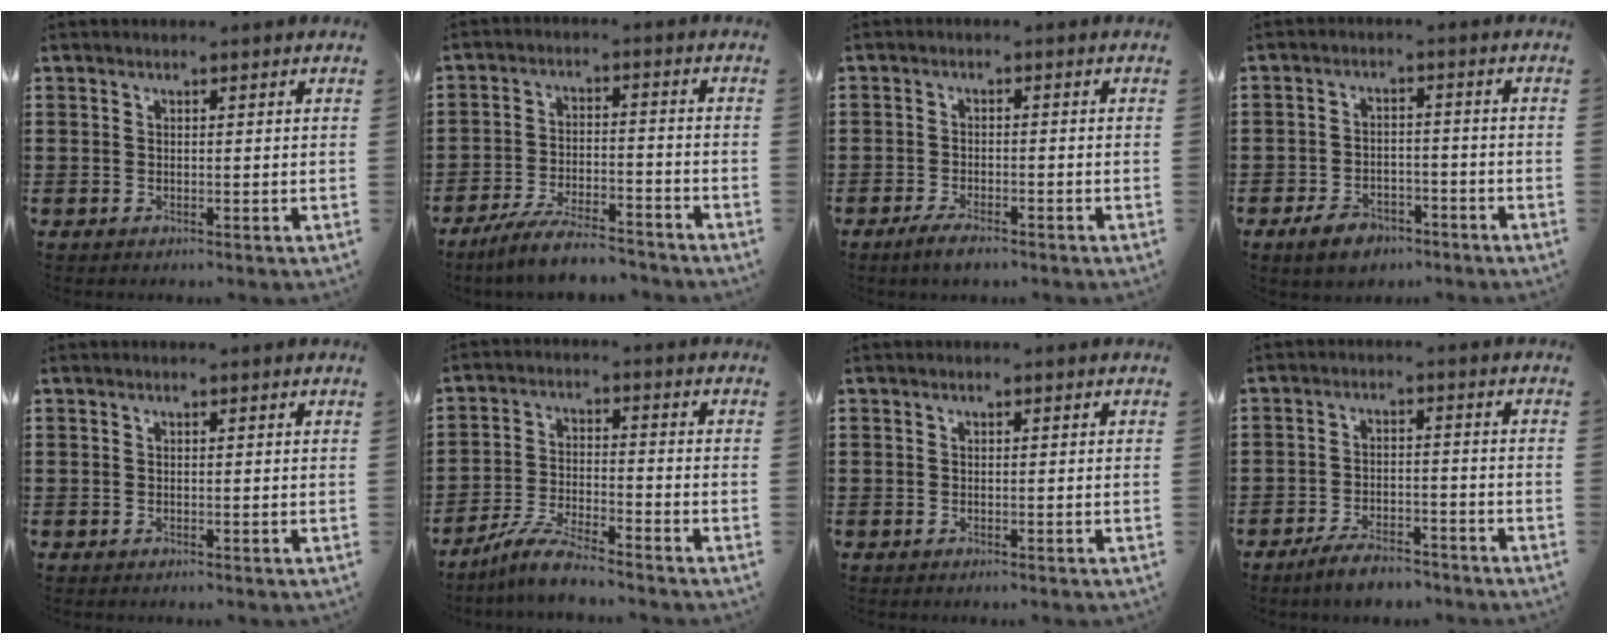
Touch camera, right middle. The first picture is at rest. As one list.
[{"total": 6.7, "force": [-6.1, 0.8, 2.8], "torque": [-0.060, -0.001, -0.118]}, {"total": 2.6, "force": [-2.2, 0.5, 1.3], "torque": [-0.030, 0.003, -0.044]}, {"total": 4.3, "force": [-3.5, 2.0, 1.7], "torque": [-0.035, 0.009, -0.069]}, {"total": 0.0}, {"total": 6.2, "force": [-5.6, 0.4, 2.7], "torque": [-0.071, -0.010, -0.112]}, {"total": 0.0}, {"total": 4.7, "force": [-4.4, 1.0, 1.4], "torque": [-0.030, 0.006, -0.087]}]